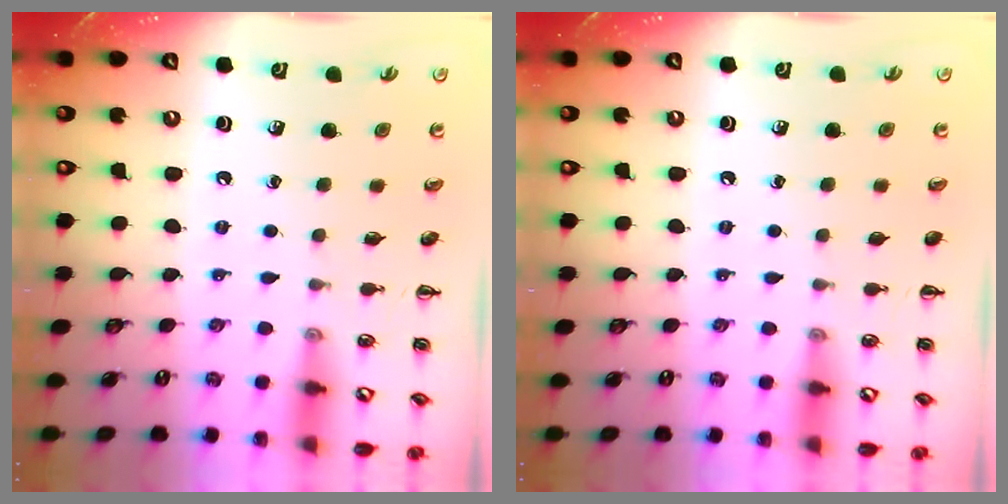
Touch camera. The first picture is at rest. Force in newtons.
{"total": 0.0}